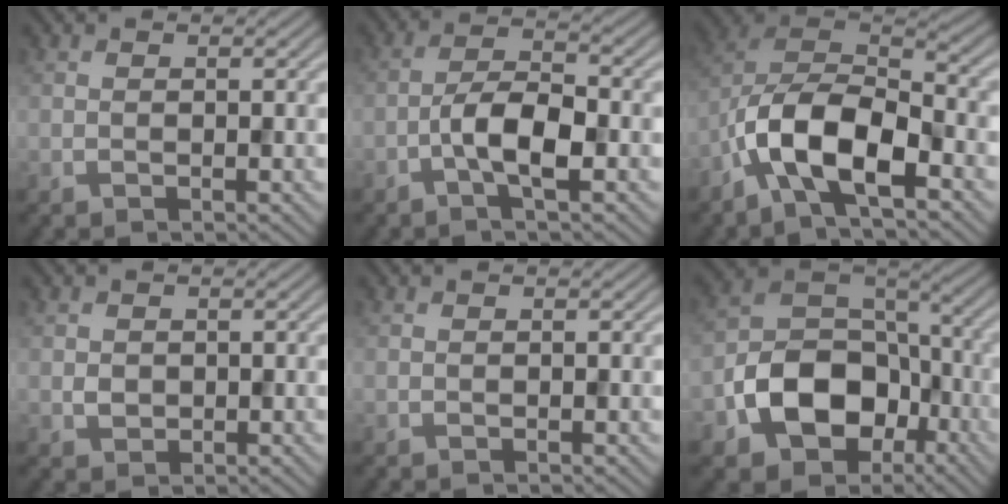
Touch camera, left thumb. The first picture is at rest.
{"total": 5.6, "force": [-2.2, 1.8, 4.8], "torque": [-0.094, 0.011, -0.051]}
{"total": 11.8, "force": [-5.9, 5.1, 8.9], "torque": [-0.174, -0.003, -0.129]}
{"total": 1.4, "force": [0.2, 1.3, 0.5], "torque": [-0.011, -0.005, 0.002]}
{"total": 0.0}
{"total": 12.2, "force": [-5.0, 8.6, 7.2], "torque": [-0.150, -0.015, -0.103]}